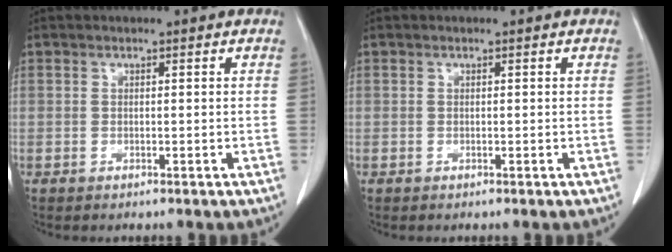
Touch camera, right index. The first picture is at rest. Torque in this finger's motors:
{"motor_torque": [0.00, 0.00, 0.01, 0.00]}